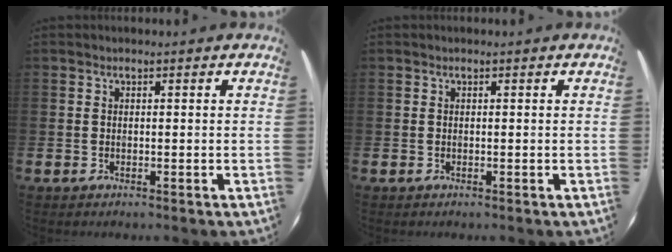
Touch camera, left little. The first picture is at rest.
{"total": 0.0}